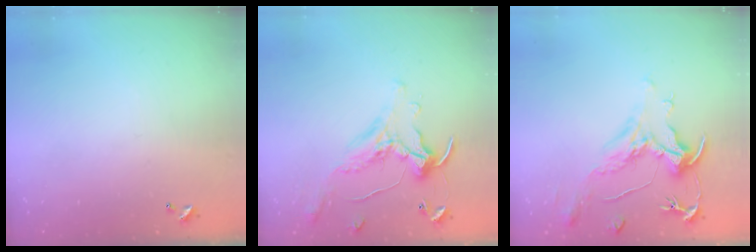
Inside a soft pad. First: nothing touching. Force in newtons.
{"total": 0.0}
{"total": 2.1, "press": 1.7, "slide": 1.3}